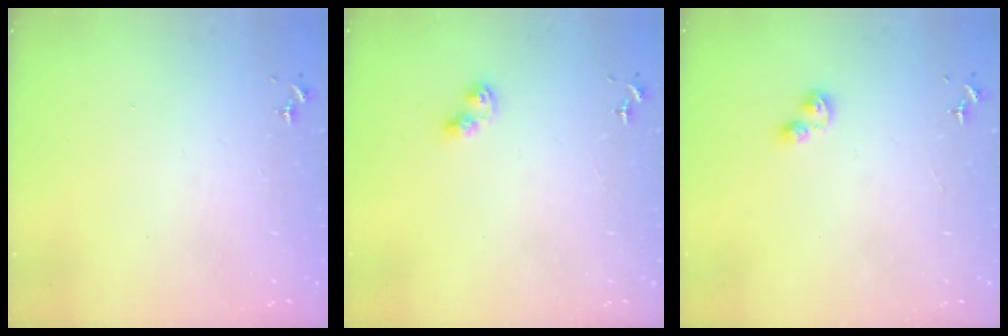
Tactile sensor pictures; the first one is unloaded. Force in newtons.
{"total": 5.2, "press": 5.1, "slide": 0.5}
{"total": 4.6, "press": 4.5, "slide": 0.6}